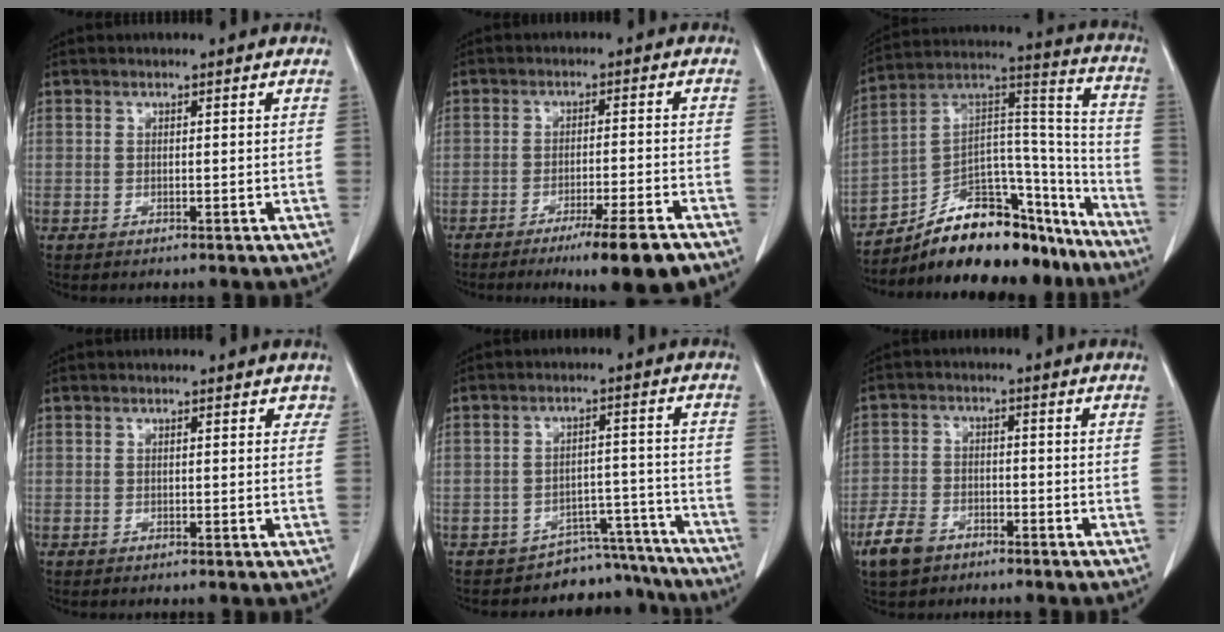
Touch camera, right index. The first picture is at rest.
{"total": 9.2, "force": [-6.6, -0.1, 6.5], "torque": [-0.085, -0.018, -0.099]}
{"total": 22.5, "force": [-18.5, 8.4, 9.6], "torque": [-0.132, 0.052, -0.290]}
{"total": 1.6, "force": [0.9, 1.1, 0.8], "torque": [0.000, 0.007, 0.006]}
{"total": 9.6, "force": [-8.9, 3.5, -1.0], "torque": [0.047, 0.074, -0.120]}
{"total": 6.2, "force": [-4.2, 3.6, 2.8], "torque": [-0.065, 0.000, -0.074]}